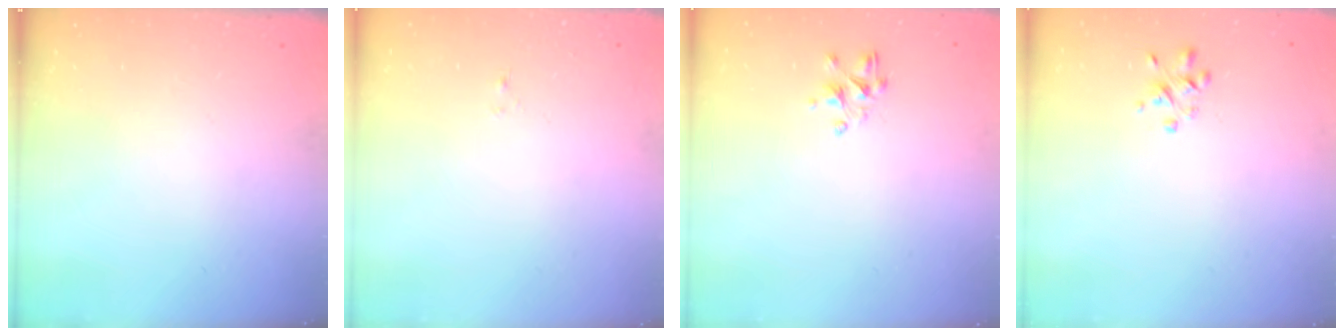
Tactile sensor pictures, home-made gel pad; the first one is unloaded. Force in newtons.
{"total": 0.0}
{"total": 2.9, "press": 2.8, "slide": 0.6}
{"total": 1.8, "press": 1.8, "slide": 0.5}